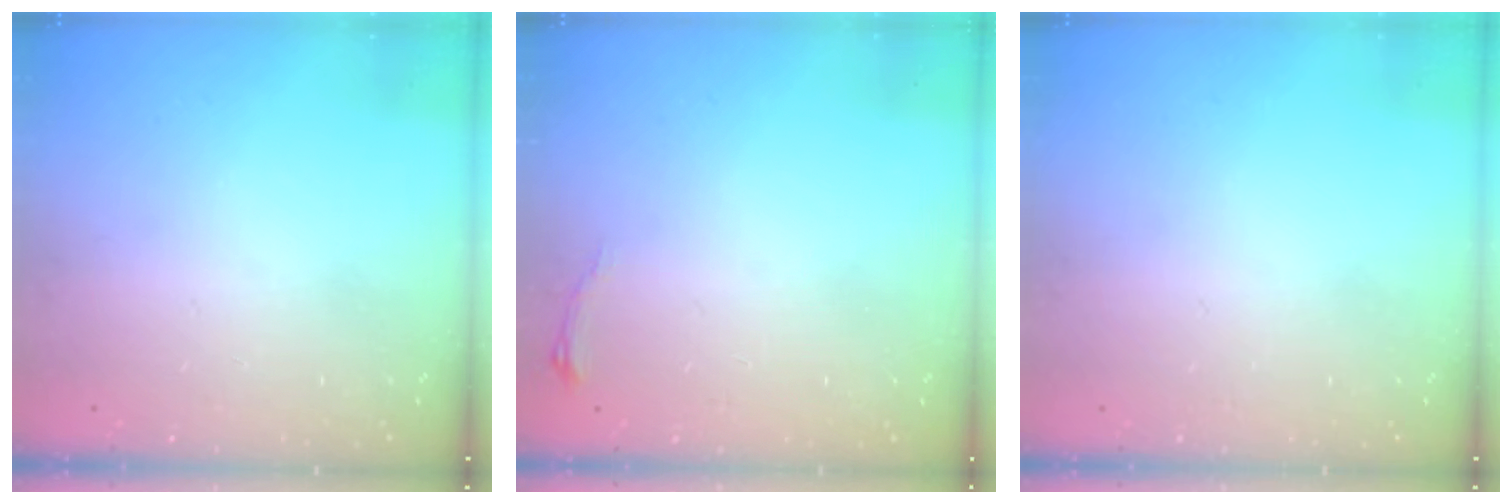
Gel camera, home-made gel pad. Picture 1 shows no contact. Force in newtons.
{"total": 3.1, "press": 3.1, "slide": 0.5}
{"total": 0.0}